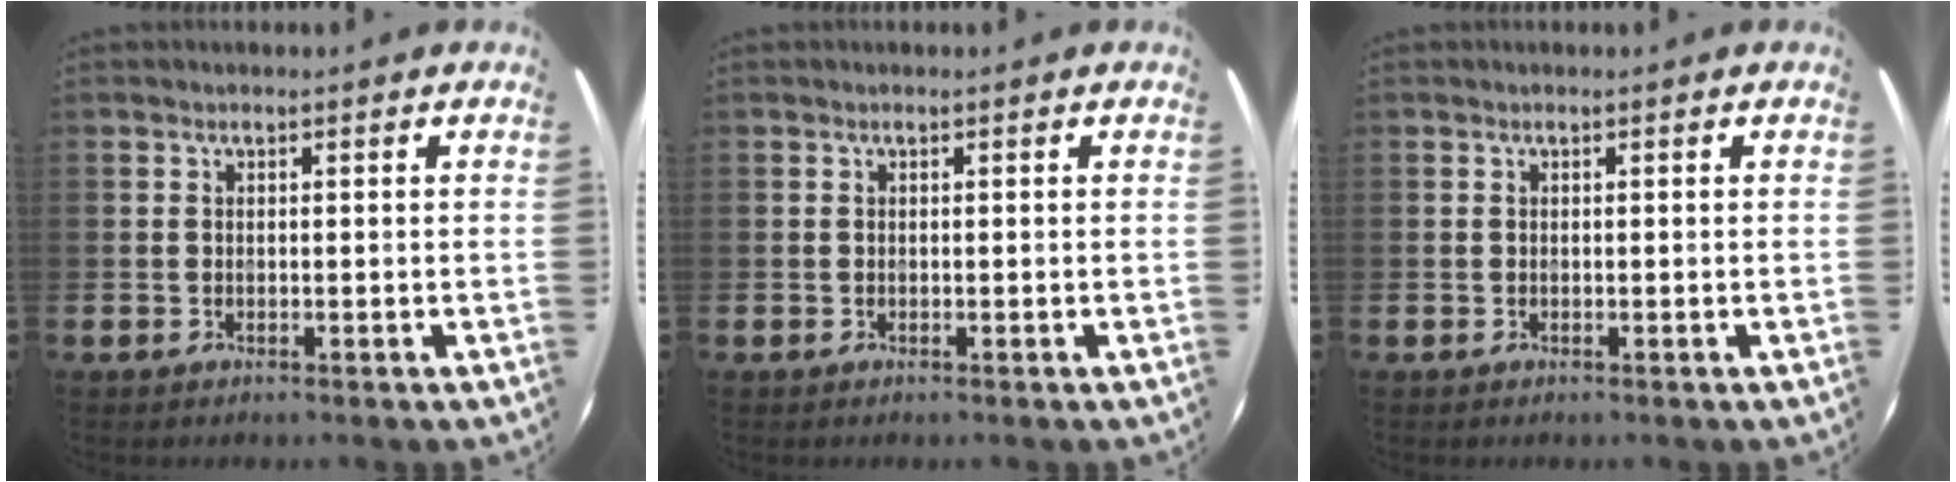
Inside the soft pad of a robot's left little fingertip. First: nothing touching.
{"total": 0.0}
{"total": 0.0}